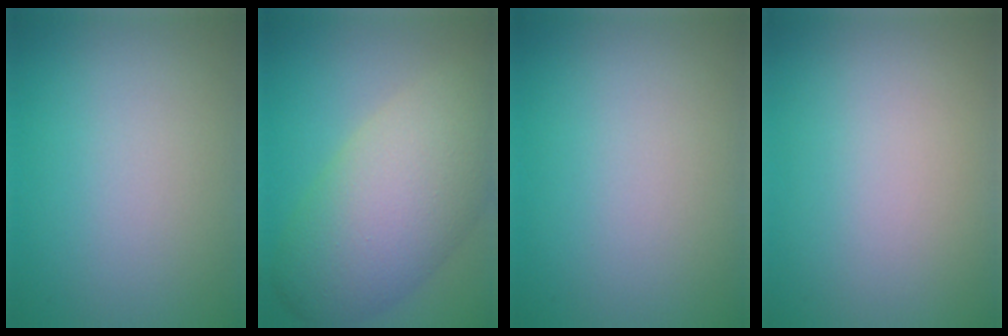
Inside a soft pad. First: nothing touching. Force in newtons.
{"total": 10.1, "press": 10.0, "slide": 0.9}
{"total": 0.0}
{"total": 0.0}